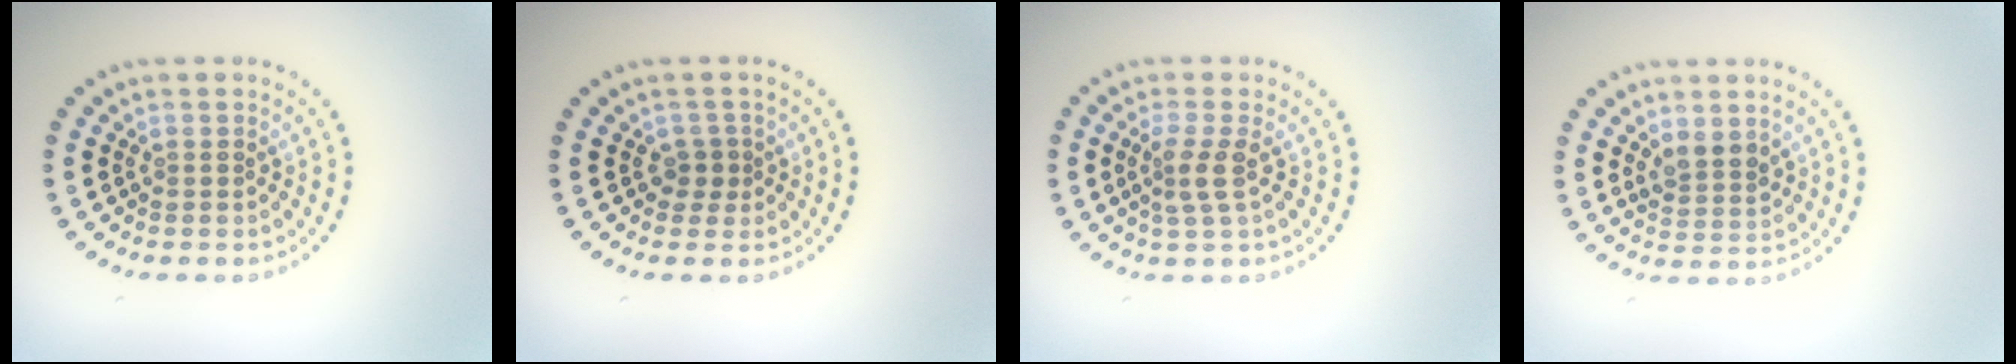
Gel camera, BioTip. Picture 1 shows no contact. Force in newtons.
{"total": 1.2, "press": 1.0, "slide": 0.6}
{"total": 2.2, "press": 1.7, "slide": 1.5}
{"total": 2.2, "press": 2.1, "slide": 0.8}